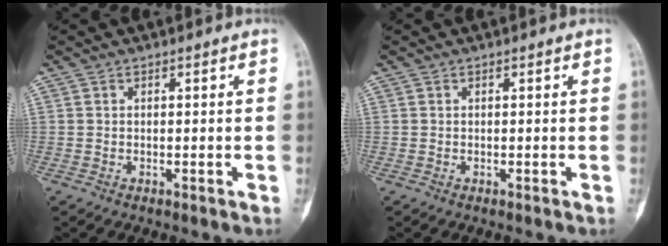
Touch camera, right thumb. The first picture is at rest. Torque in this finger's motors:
{"motor_torque": [0.00, 0.00, 0.06, -0.04, 0.00]}